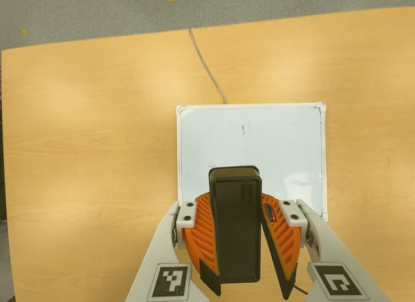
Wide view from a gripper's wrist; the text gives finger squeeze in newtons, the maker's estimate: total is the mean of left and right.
{"total": 9.3, "left": 9.5, "right": 9.0}